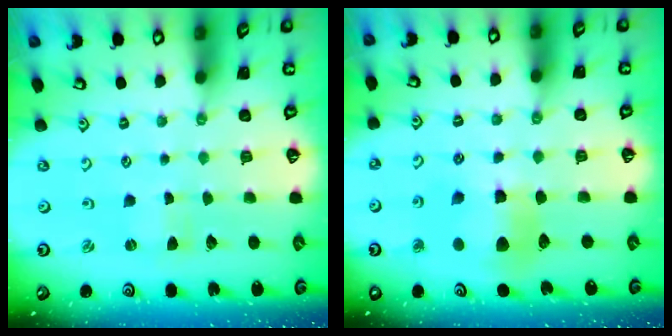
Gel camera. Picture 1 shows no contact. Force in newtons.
{"total": 10.7, "press": 10.6, "slide": 1.5}